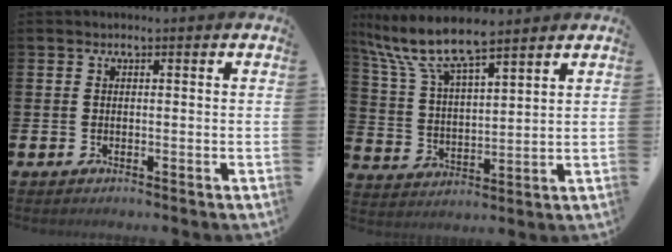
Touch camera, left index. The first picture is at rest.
{"total": 8.8, "force": [7.9, 1.5, 3.6], "torque": [-0.109, -0.037, 0.140]}